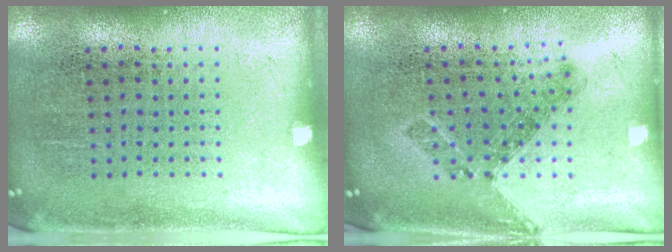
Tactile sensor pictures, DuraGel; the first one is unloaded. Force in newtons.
{"total": 0.8, "press": 0.7, "slide": 0.4}